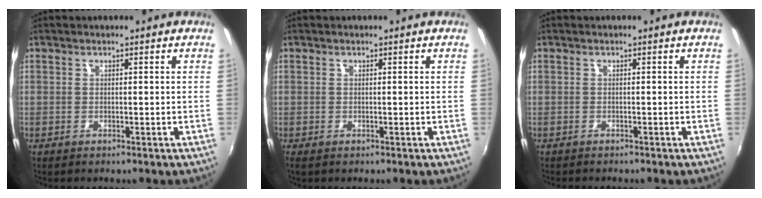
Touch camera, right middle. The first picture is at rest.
{"total": 0.0}
{"total": 0.9, "force": [-0.8, 0.1, 0.2], "torque": [-0.005, -0.004, -0.013]}